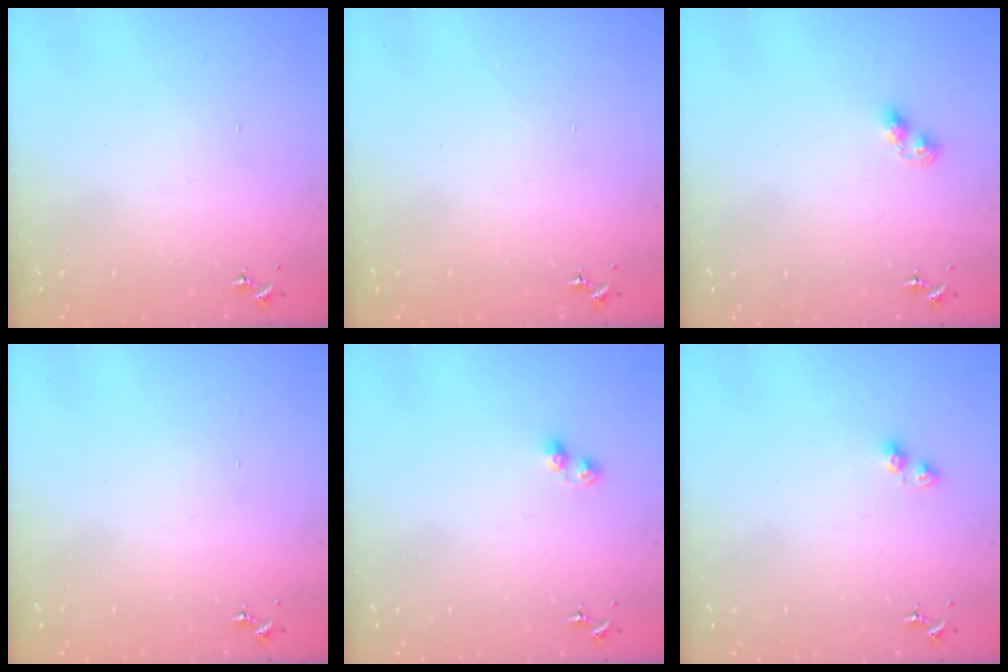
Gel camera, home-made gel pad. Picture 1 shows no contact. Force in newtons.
{"total": 0.0}
{"total": 5.3, "press": 5.3, "slide": 0.4}
{"total": 0.0}
{"total": 4.1, "press": 4.1, "slide": 0.4}
{"total": 5.0, "press": 5.0, "slide": 0.5}